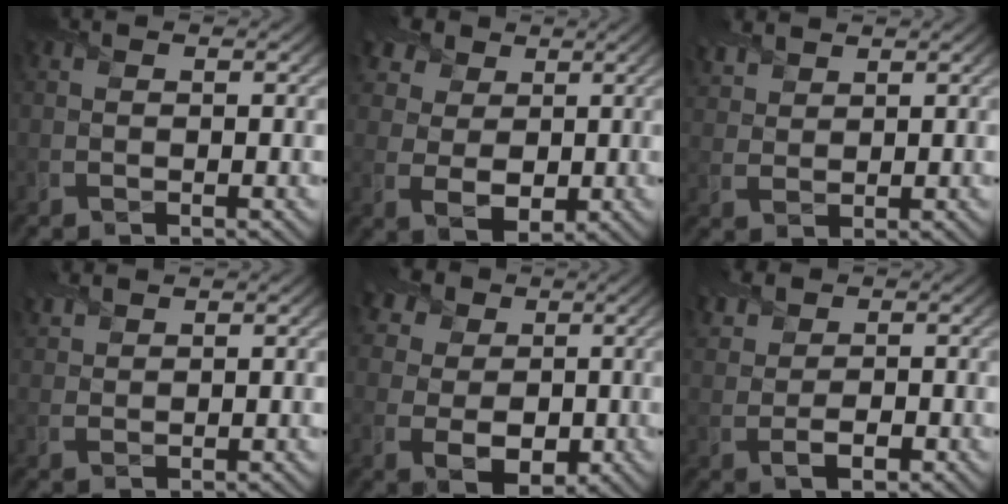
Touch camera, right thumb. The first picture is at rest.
{"total": 8.1, "force": [3.6, 6.2, 3.8], "torque": [-0.117, 0.007, 0.070]}
{"total": 3.8, "force": [3.1, 1.6, 1.5], "torque": [-0.040, 0.011, 0.067]}
{"total": 2.7, "force": [2.4, 0.9, 1.0], "torque": [-0.028, 0.008, 0.055]}
{"total": 9.4, "force": [2.9, 7.7, 4.6], "torque": [-0.114, 0.009, 0.047]}
{"total": 4.1, "force": [1.2, 2.8, 2.8], "torque": [-0.060, 0.000, 0.020]}